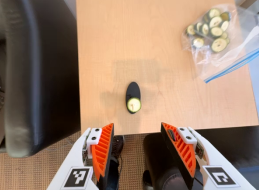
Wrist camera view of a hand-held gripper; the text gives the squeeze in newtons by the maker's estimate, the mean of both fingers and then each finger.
{"total": 0.0}